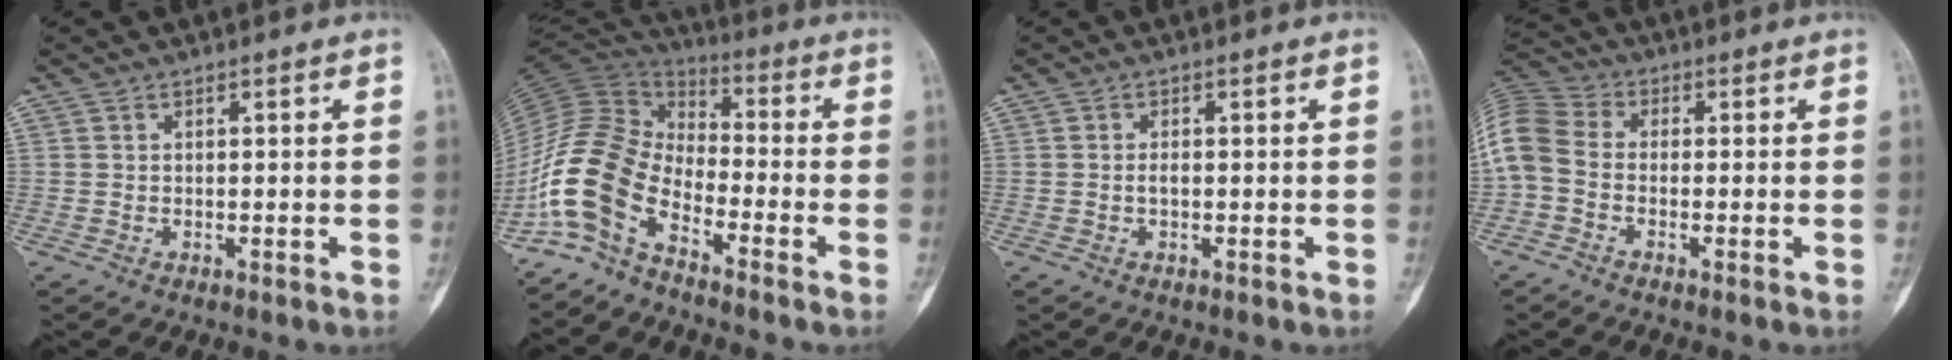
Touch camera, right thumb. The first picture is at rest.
{"total": 13.7, "force": [-7.9, 6.9, 8.9], "torque": [-0.186, 0.076, -0.171]}
{"total": 1.0, "force": [-0.2, 0.5, 0.9], "torque": [-0.018, 0.001, -0.004]}
{"total": 10.3, "force": [-1.5, 7.7, 6.7], "torque": [-0.149, 0.025, -0.045]}